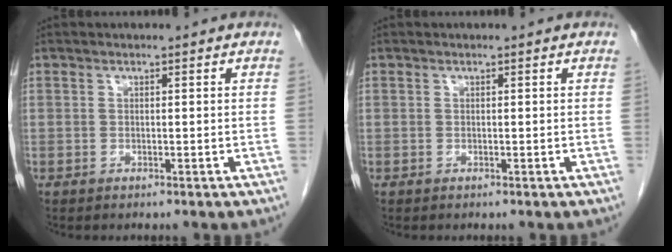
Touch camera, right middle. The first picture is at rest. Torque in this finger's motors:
{"motor_torque": [-0.22, -0.09, -0.05, -0.01]}